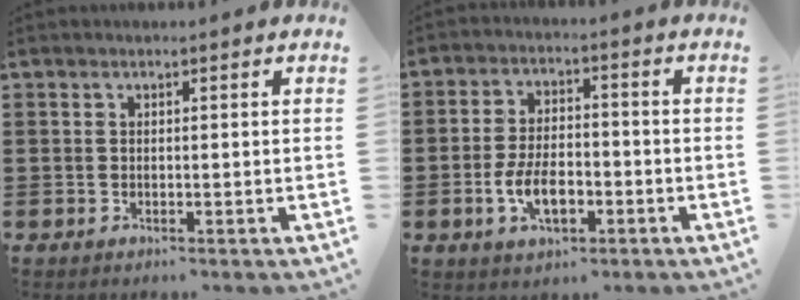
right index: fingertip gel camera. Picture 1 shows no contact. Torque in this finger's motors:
{"motor_torque": [1.10, 1.04, 0.20, 0.15]}